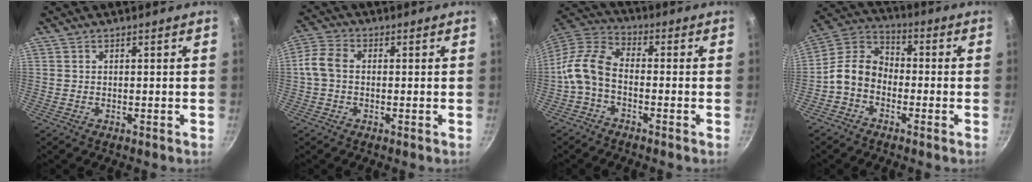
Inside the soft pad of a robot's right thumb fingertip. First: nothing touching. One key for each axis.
{"total": 5.5, "fx": -0.1, "fy": 3.9, "fz": 3.8, "tx": -0.081, "ty": 0.016, "tz": -0.010}
{"total": 10.3, "fx": -2.4, "fy": 6.3, "fz": 7.8, "tx": -0.164, "ty": 0.037, "tz": -0.062}
{"total": 9.2, "fx": -2.8, "fy": 7.1, "fz": 5.3, "tx": -0.088, "ty": 0.042, "tz": -0.069}